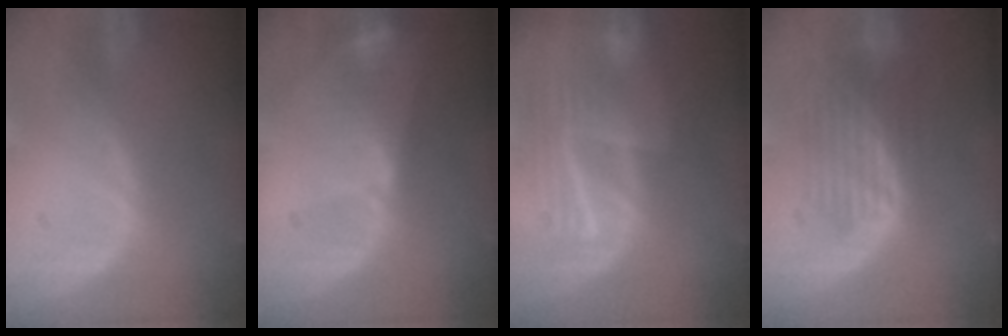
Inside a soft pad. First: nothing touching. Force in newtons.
{"total": 7.9, "press": 6.8, "slide": 4.0}
{"total": 9.4, "press": 8.3, "slide": 4.2}
{"total": 6.3, "press": 6.3, "slide": 0.5}